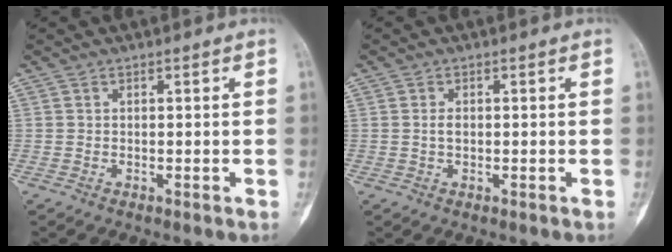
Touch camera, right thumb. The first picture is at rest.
{"total": 1.3, "force": [-0.1, 0.8, 1.1], "torque": [-0.020, 0.002, -0.004]}